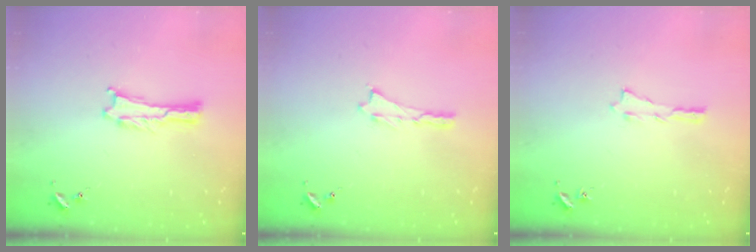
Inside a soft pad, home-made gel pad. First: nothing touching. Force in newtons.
{"total": 0.0}
{"total": 0.0}